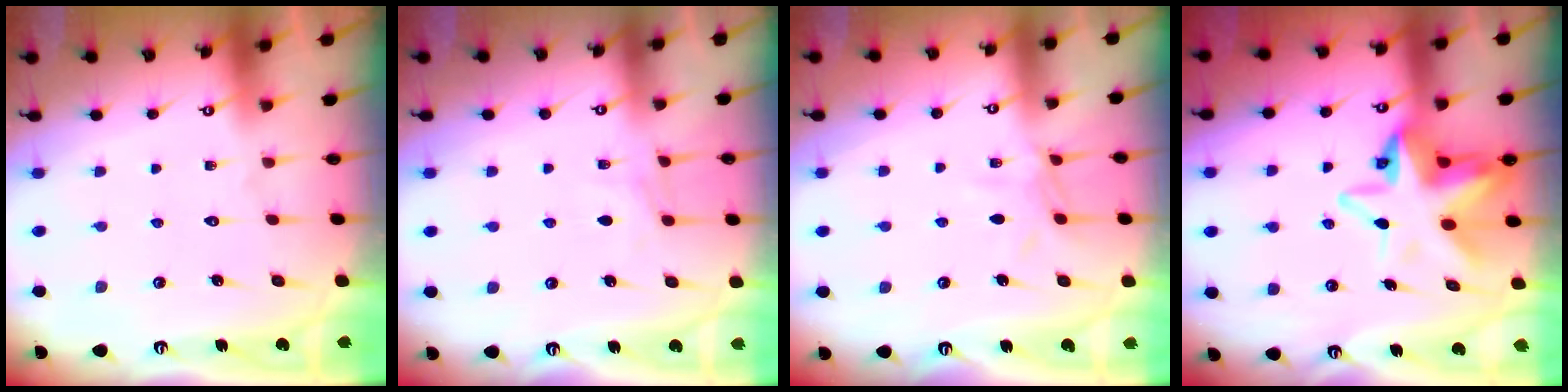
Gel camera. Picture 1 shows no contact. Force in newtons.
{"total": 4.4, "press": 4.4, "slide": 0.5}
{"total": 6.1, "press": 6.1, "slide": 0.6}
{"total": 11.4, "press": 11.3, "slide": 1.3}